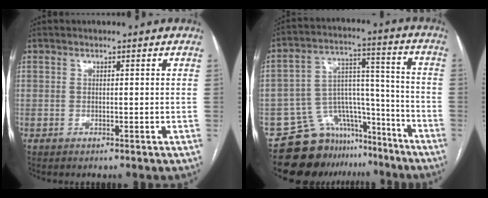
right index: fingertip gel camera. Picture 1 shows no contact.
{"total": 13.6, "force": [-11.5, 7.2, 1.5], "torque": [-0.013, 0.082, -0.177]}